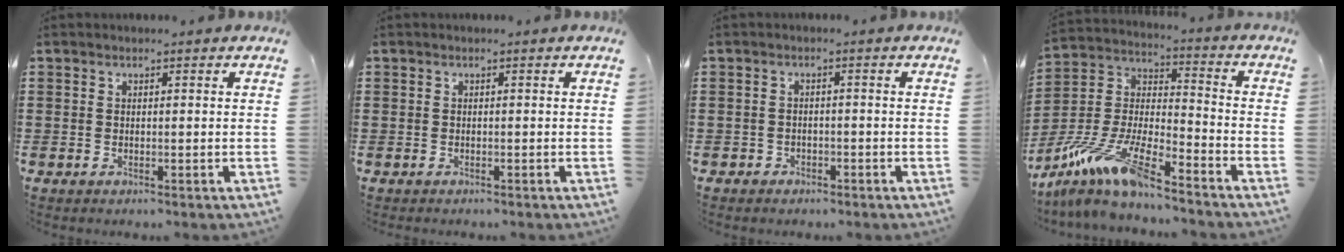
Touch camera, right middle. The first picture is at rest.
{"total": 0.5, "force": [-0.3, 0.4, -0.1], "torque": [0.002, 0.004, -0.008]}
{"total": 1.2, "force": [-1.0, 0.7, 0.0], "torque": [-0.004, 0.003, -0.024]}
{"total": 10.9, "force": [-9.0, 0.8, 6.1], "torque": [-0.139, 0.000, -0.186]}